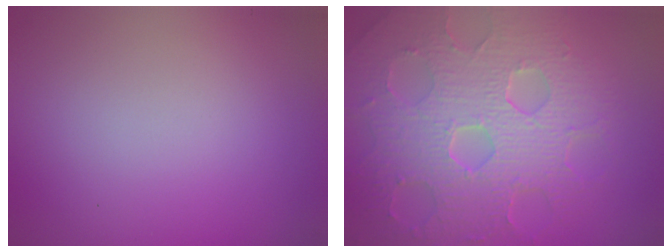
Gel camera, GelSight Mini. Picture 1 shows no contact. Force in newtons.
{"total": 8.6, "press": 6.1, "slide": 6.1}